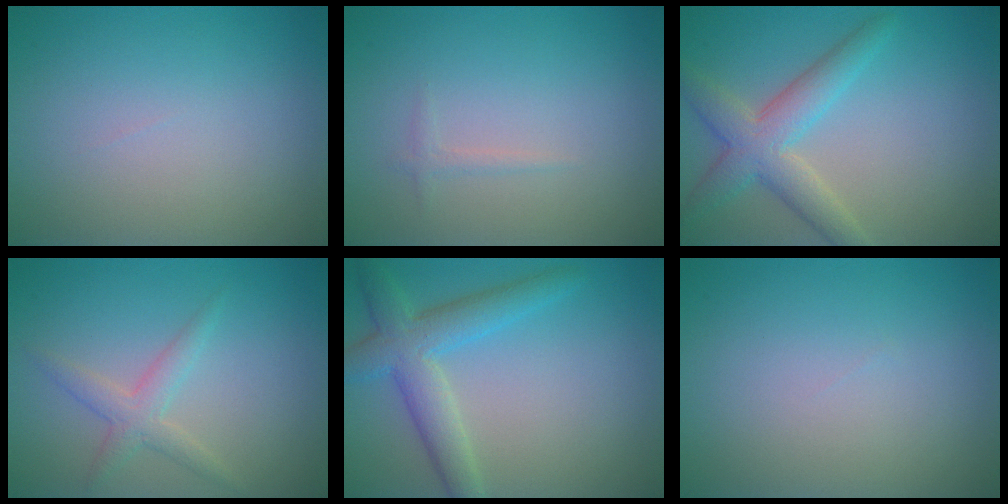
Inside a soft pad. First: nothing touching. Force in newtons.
{"total": 0.7, "press": 0.7, "slide": 0.1}
{"total": 4.6, "press": 4.6, "slide": 0.3}
{"total": 2.2, "press": 2.2, "slide": 0.1}
{"total": 4.7, "press": 4.7, "slide": 0.1}
{"total": 0.0}